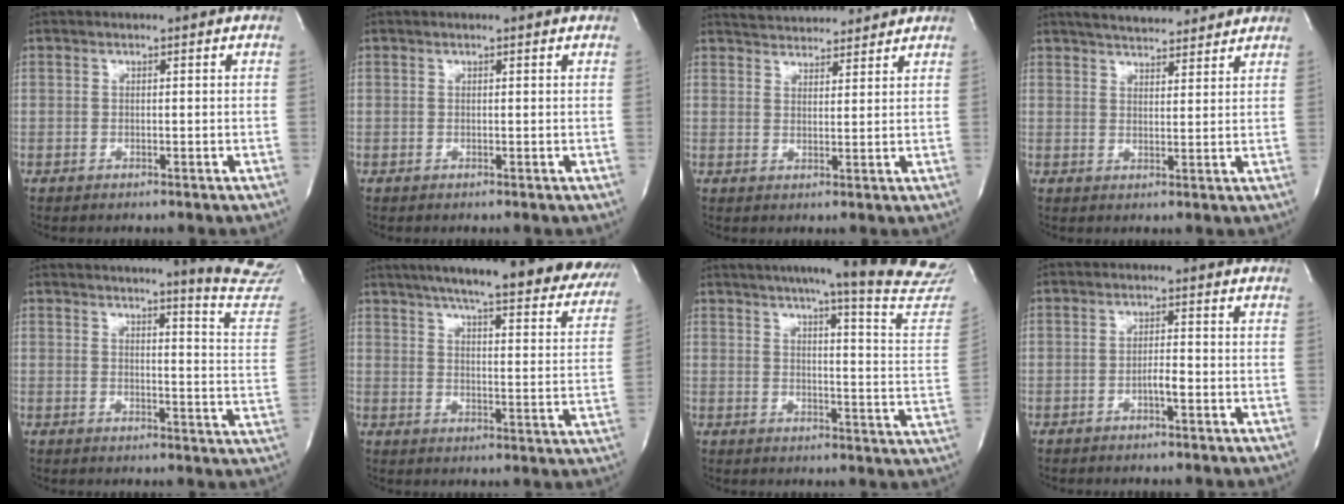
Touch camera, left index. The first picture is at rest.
{"total": 0.6, "force": [0.5, 0.0, 0.2], "torque": [-0.010, 0.002, 0.006]}
{"total": 9.3, "force": [8.8, 2.1, 2.2], "torque": [-0.032, 0.016, 0.124]}
{"total": 11.1, "force": [9.9, 2.6, 4.2], "torque": [-0.059, 0.015, 0.135]}
{"total": 13.5, "force": [12.4, -1.0, 5.2], "torque": [-0.056, -0.104, 0.123]}
{"total": 30.1, "force": [25.7, 4.8, 14.9], "torque": [-0.208, -0.046, 0.310]}
{"total": 23.0, "force": [20.4, -0.4, 10.7], "torque": [-0.146, -0.089, 0.234]}
{"total": 2.1, "force": [-1.1, 0.2, 1.7], "torque": [-0.028, -0.003, -0.021]}